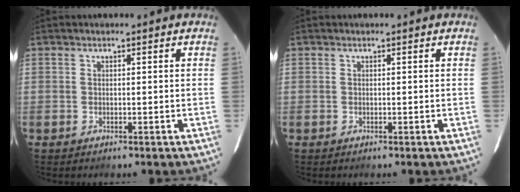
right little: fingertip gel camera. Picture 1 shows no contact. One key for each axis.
{"total": 0.0}